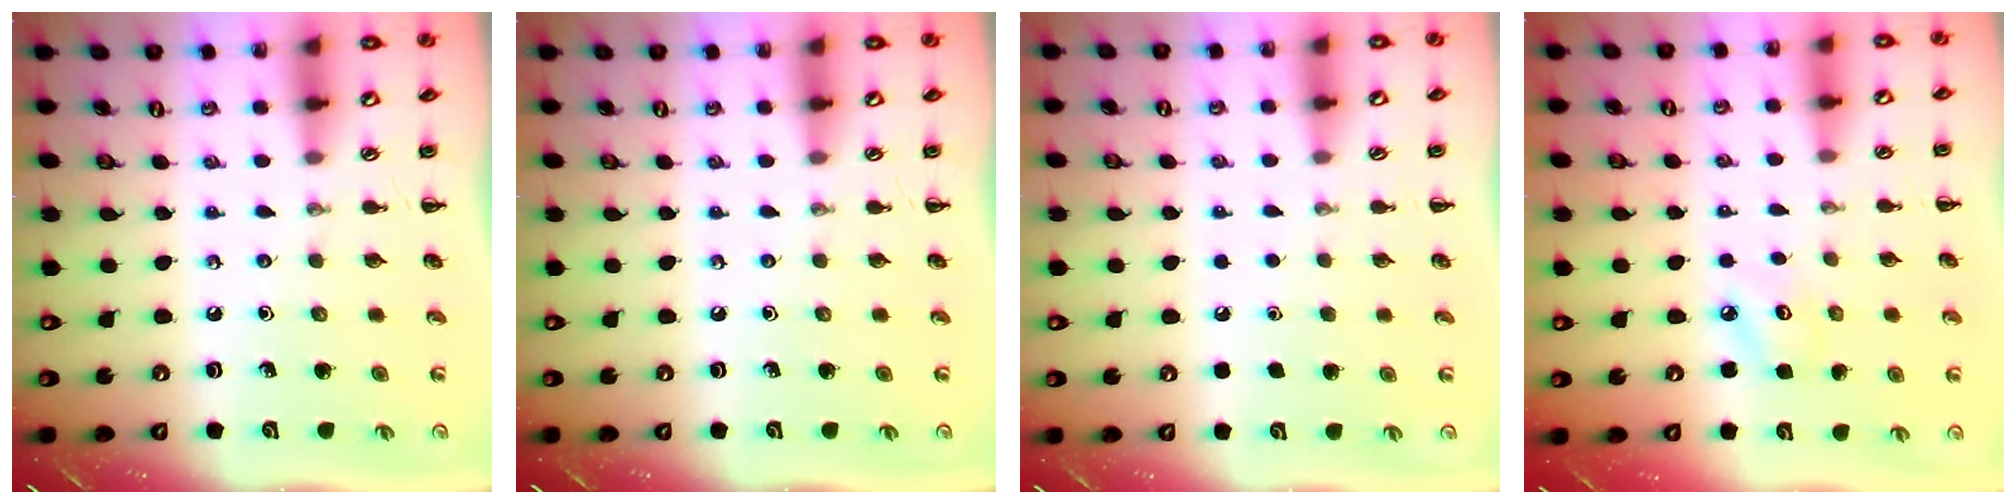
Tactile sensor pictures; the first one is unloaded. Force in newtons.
{"total": 0.0}
{"total": 1.7, "press": 1.7, "slide": 0.1}
{"total": 4.0, "press": 3.8, "slide": 1.0}